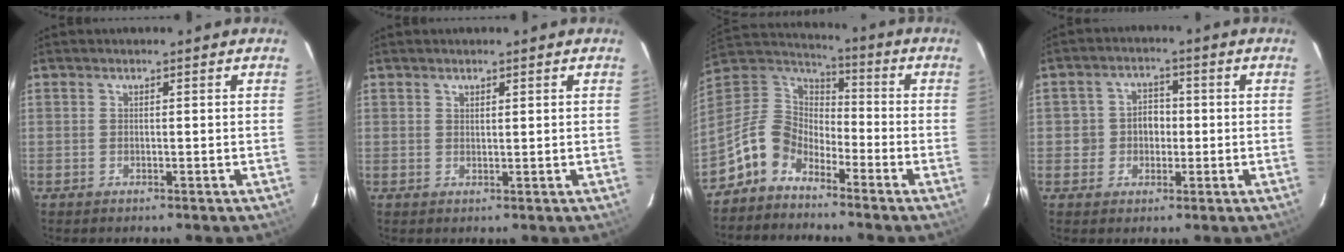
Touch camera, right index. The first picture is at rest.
{"total": 1.0, "force": [0.8, 0.3, 0.5], "torque": [-0.007, 0.001, 0.014]}
{"total": 10.4, "force": [-6.8, 6.2, 4.9], "torque": [-0.105, 0.028, -0.147]}
{"total": 4.8, "force": [-0.7, 4.5, 1.6], "torque": [-0.025, 0.018, -0.009]}